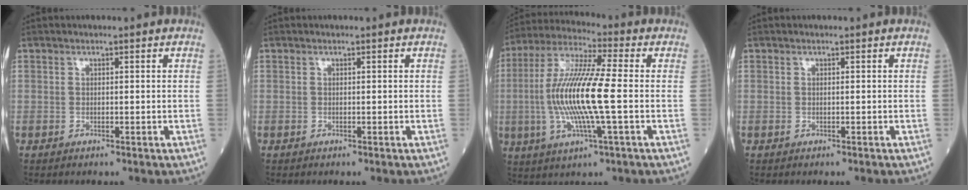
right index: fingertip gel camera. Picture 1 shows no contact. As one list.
[{"total": 0.0}, {"total": 14.2, "force": [-1.4, 1.0, 14.1], "torque": [-0.287, 0.002, -0.032]}, {"total": 0.0}]